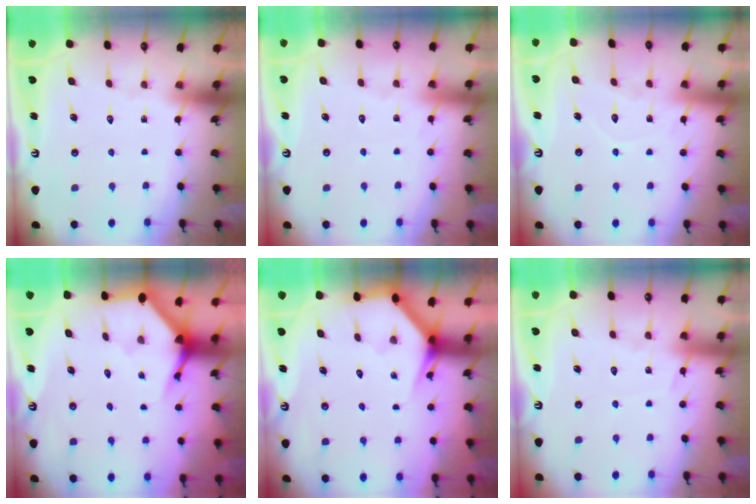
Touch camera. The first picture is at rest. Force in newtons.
{"total": 2.5, "press": 2.5, "slide": 0.3}
{"total": 7.0, "press": 7.0, "slide": 0.2}
{"total": 3.8, "press": 3.8, "slide": 0.3}
{"total": 3.5, "press": 3.5, "slide": 0.3}
{"total": 5.5, "press": 5.5, "slide": 0.6}